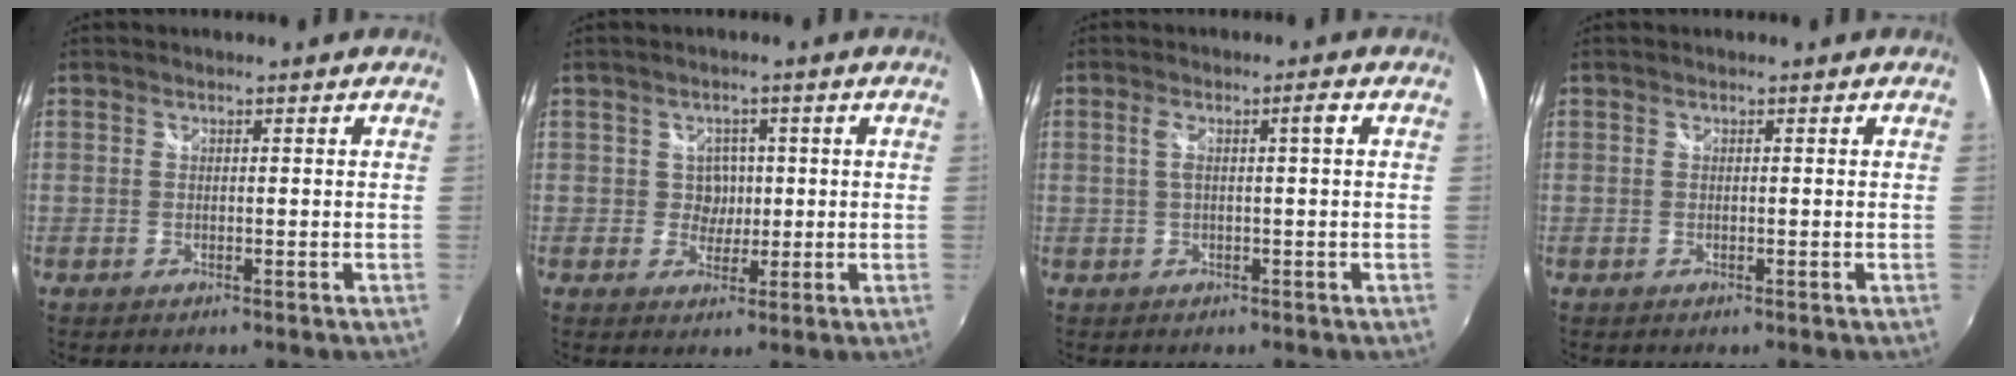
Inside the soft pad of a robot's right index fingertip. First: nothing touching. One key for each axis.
{"total": 2.9, "fx": 0.0, "fy": 2.9, "fz": 0.3, "tx": -0.003, "ty": 0.011, "tz": 0.001}
{"total": 2.6, "fx": 0.1, "fy": -0.1, "fz": 2.6, "tx": -0.046, "ty": 0.006, "tz": 0.006}
{"total": 0.0}